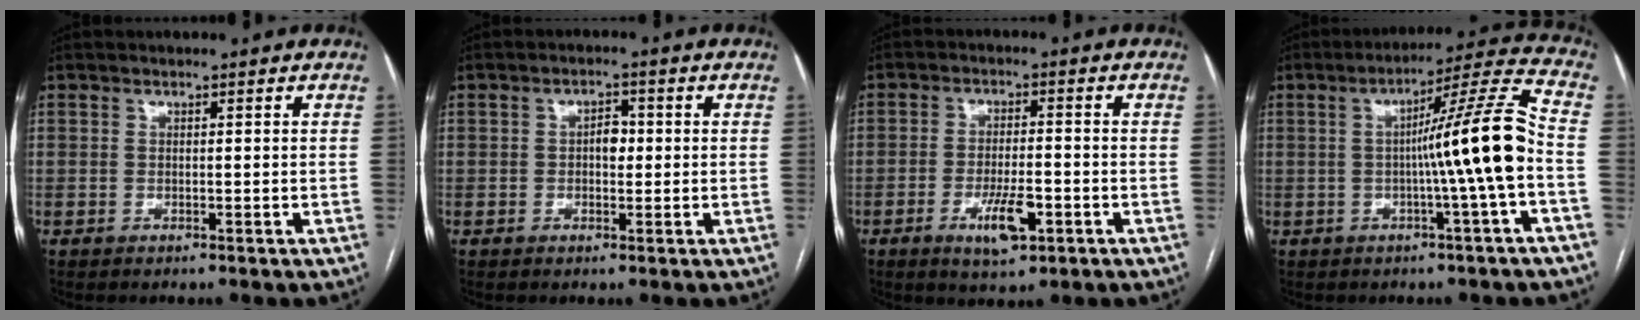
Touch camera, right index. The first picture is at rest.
{"total": 2.7, "force": [0.0, 1.5, 2.2], "torque": [-0.030, 0.008, -0.002]}
{"total": 6.6, "force": [-2.9, 1.8, 5.6], "torque": [-0.103, -0.006, -0.043]}
{"total": 12.3, "force": [-1.8, -1.8, 12.0], "torque": [-0.179, 0.017, -0.030]}